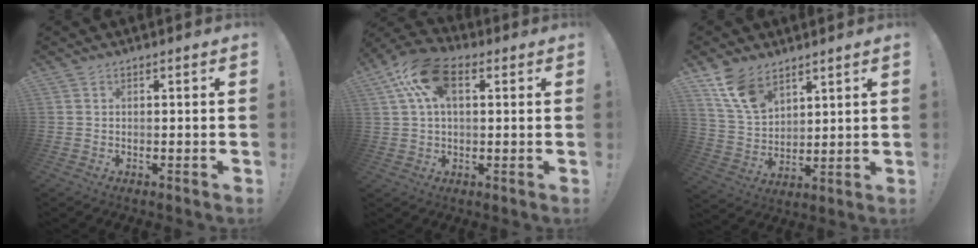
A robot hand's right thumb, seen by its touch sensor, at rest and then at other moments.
{"total": 13.5, "force": [4.4, 7.9, 10.0], "torque": [-0.177, -0.003, 0.083]}
{"total": 11.4, "force": [7.9, 6.2, 5.4], "torque": [-0.107, -0.041, 0.158]}